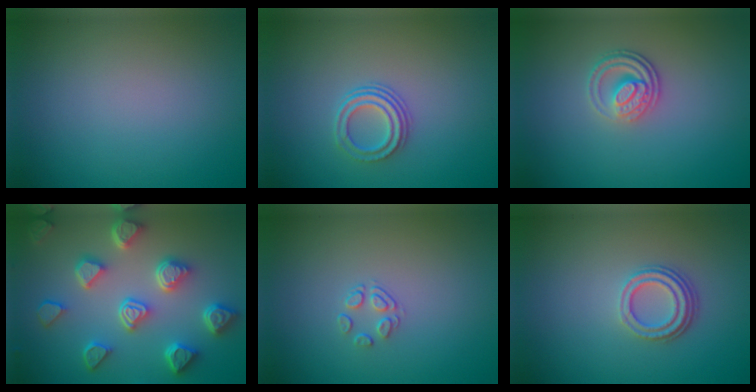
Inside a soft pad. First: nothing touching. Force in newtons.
{"total": 2.8, "press": 2.2, "slide": 1.8}
{"total": 3.0, "press": 2.4, "slide": 1.8}
{"total": 7.0, "press": 5.7, "slide": 4.1}
{"total": 1.5, "press": 0.8, "slide": 1.3}
{"total": 3.1, "press": 2.2, "slide": 2.2}